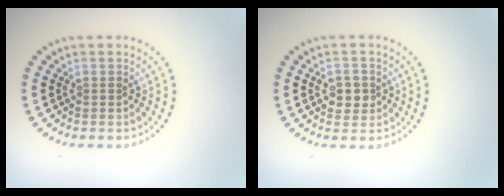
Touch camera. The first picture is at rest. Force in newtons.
{"total": 2.1, "press": 2.0, "slide": 0.3}